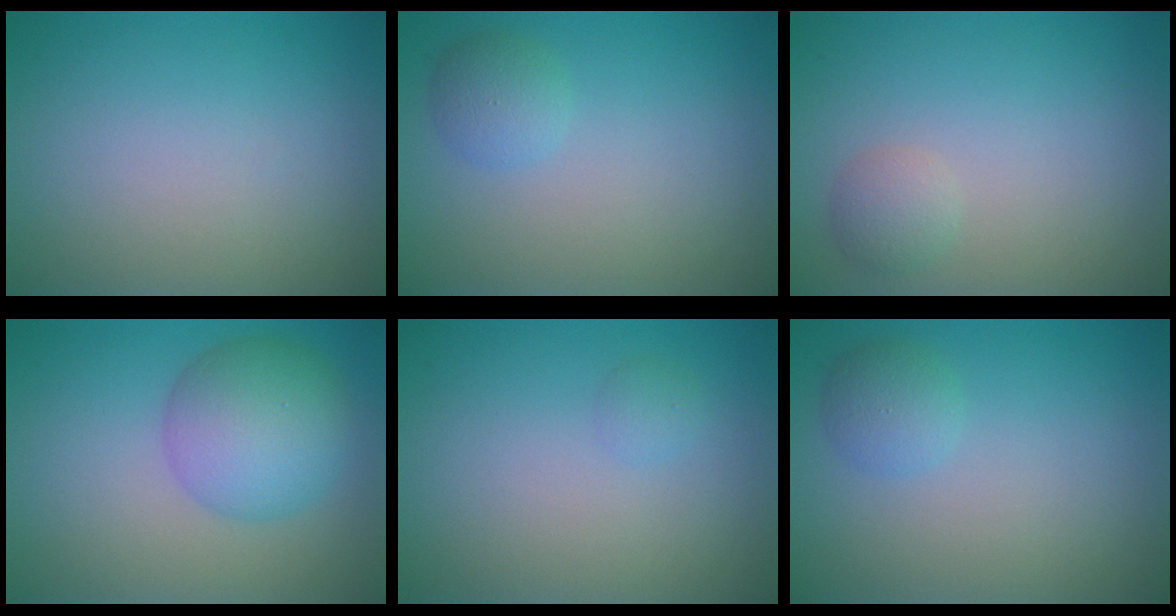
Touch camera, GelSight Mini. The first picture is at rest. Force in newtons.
{"total": 1.8, "press": 1.8, "slide": 0.1}
{"total": 1.6, "press": 1.6, "slide": 0.1}
{"total": 5.9, "press": 5.9, "slide": 0.1}
{"total": 0.8, "press": 0.8, "slide": 0.0}
{"total": 1.8, "press": 1.8, "slide": 0.1}